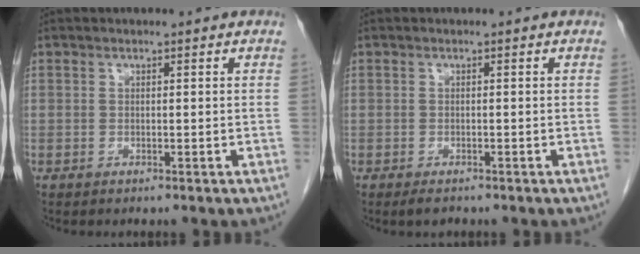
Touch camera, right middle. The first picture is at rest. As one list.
[{"total": 1.4, "force": [-1.1, 0.4, 0.8], "torque": [-0.020, -0.005, -0.013]}]